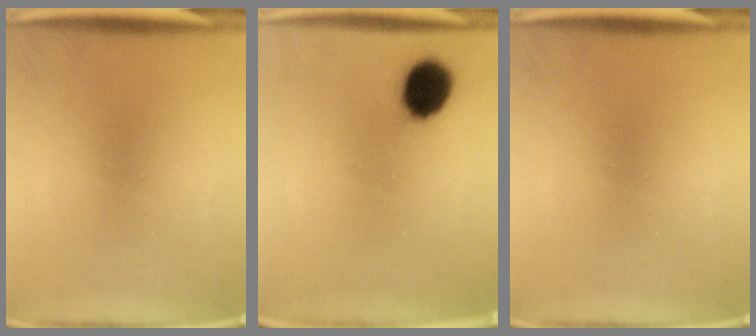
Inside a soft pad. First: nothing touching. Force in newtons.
{"total": 8.7}
{"total": 0.0}